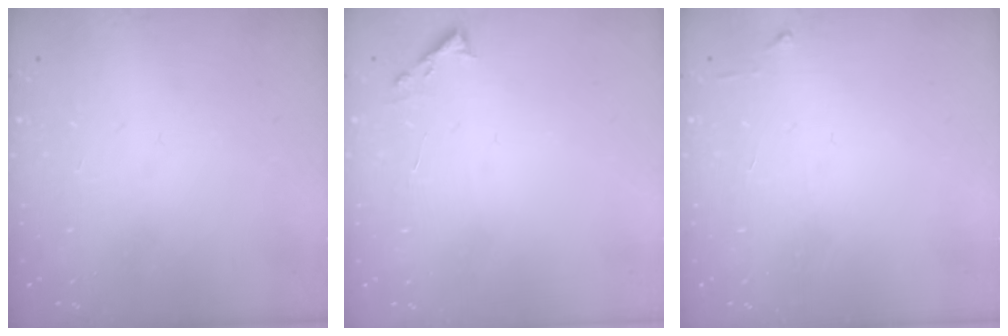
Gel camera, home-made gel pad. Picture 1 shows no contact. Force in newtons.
{"total": 3.6, "press": 3.6, "slide": 0.5}
{"total": 3.2, "press": 3.1, "slide": 0.4}